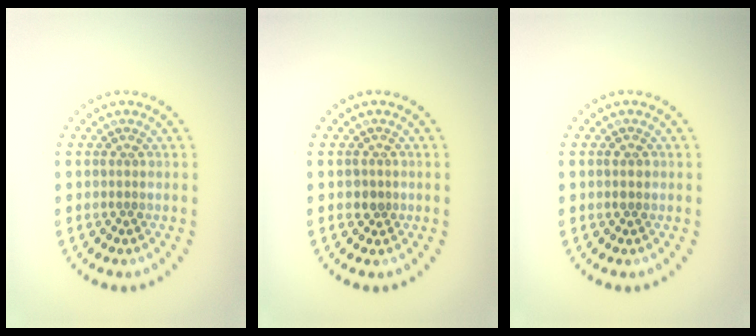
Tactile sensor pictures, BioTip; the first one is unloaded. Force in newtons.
{"total": 1.3, "press": 1.1, "slide": 0.7}
{"total": 0.9, "press": 0.9, "slide": 0.1}